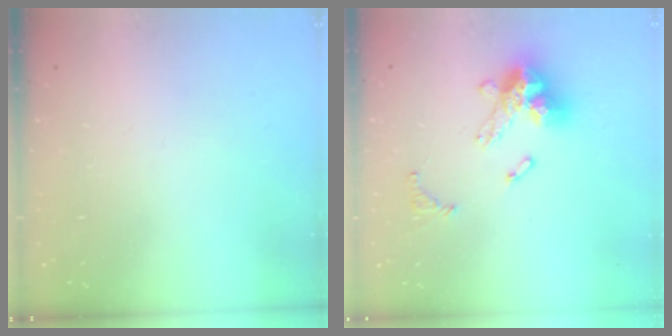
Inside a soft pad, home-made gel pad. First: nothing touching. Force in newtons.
{"total": 13.4, "press": 13.4, "slide": 0.9}